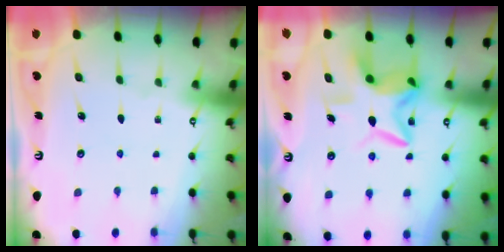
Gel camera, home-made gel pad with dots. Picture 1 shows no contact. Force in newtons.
{"total": 10.3, "press": 10.2, "slide": 1.7}